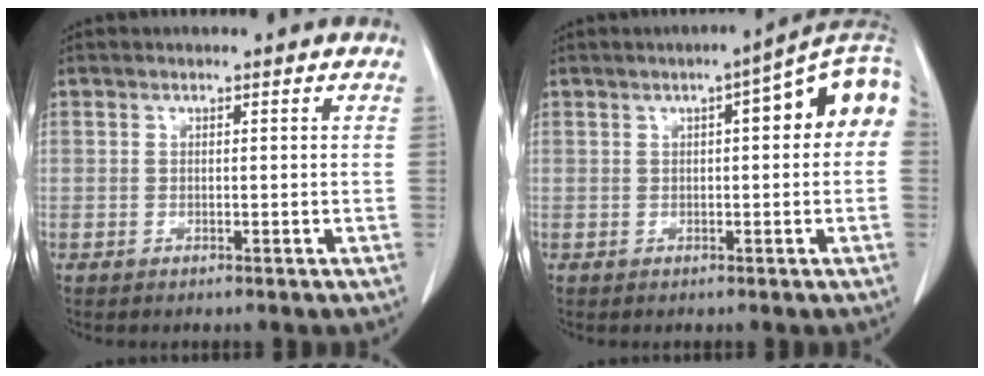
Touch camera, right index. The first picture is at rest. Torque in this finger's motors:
{"motor_torque": [0.70, -0.07, 0.35, 0.05]}